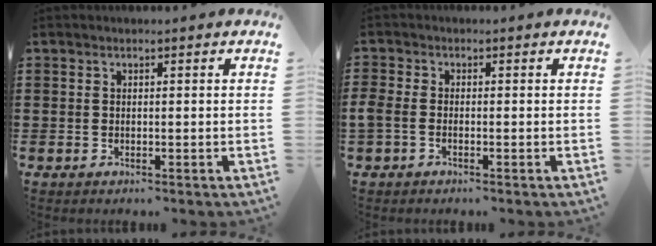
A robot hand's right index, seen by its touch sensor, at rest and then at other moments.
{"total": 1.1, "force": [-0.6, 0.5, 0.7], "torque": [-0.023, -0.004, -0.014]}